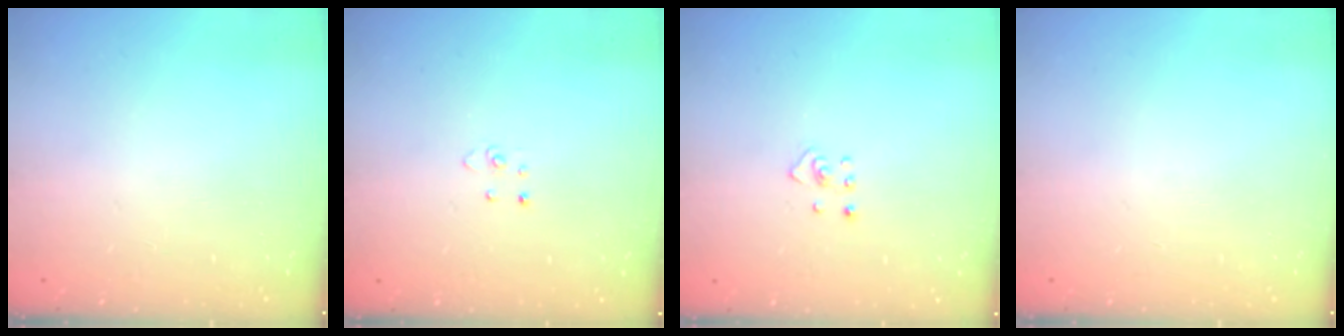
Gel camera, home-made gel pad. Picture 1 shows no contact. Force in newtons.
{"total": 2.9, "press": 2.9, "slide": 0.2}
{"total": 2.4, "press": 2.3, "slide": 0.4}
{"total": 0.0}